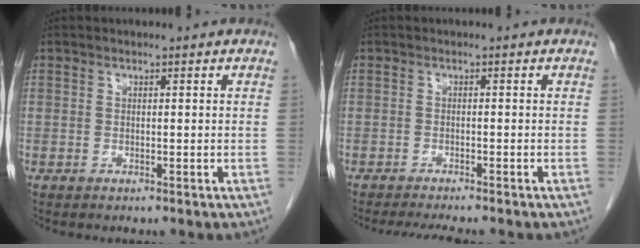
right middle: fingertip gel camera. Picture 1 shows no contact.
{"total": 5.3, "force": [-4.7, 0.4, 2.5], "torque": [-0.030, -0.011, -0.070]}